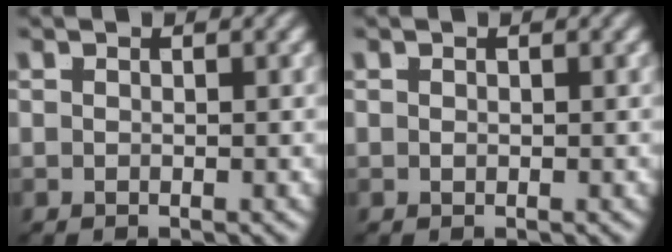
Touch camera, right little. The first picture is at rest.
{"total": 0.0}